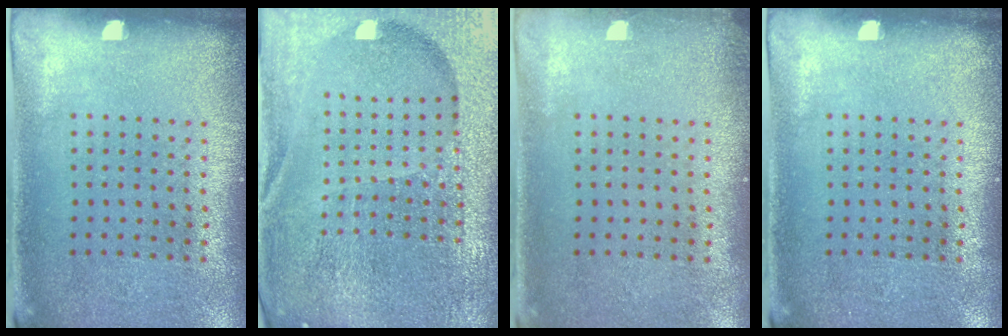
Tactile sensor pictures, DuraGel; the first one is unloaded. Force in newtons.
{"total": 6.1, "press": 5.4, "slide": 2.8}
{"total": 0.7, "press": 0.7, "slide": 0.2}
{"total": 0.0}